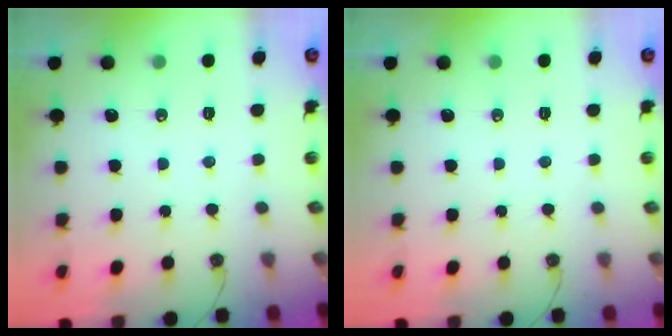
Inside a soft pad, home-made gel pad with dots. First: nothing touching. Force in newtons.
{"total": 0.0}